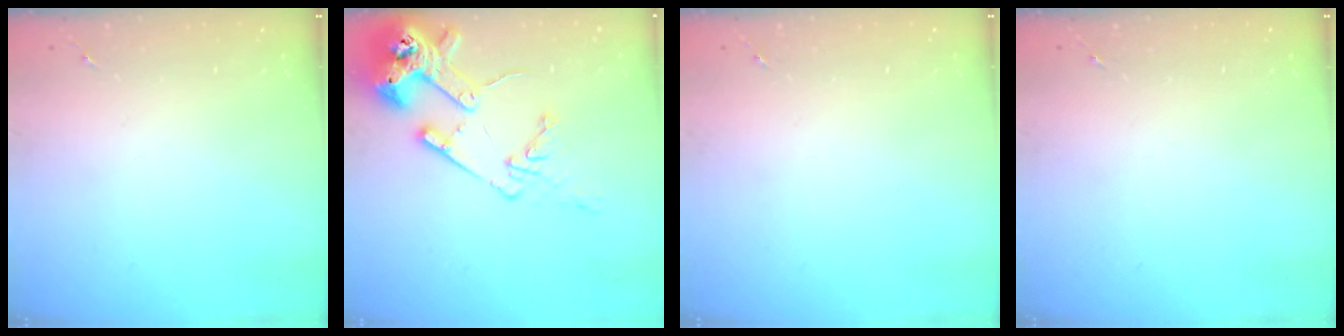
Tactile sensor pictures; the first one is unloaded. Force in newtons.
{"total": 16.9, "press": 16.8, "slide": 1.8}
{"total": 0.0}
{"total": 0.0}